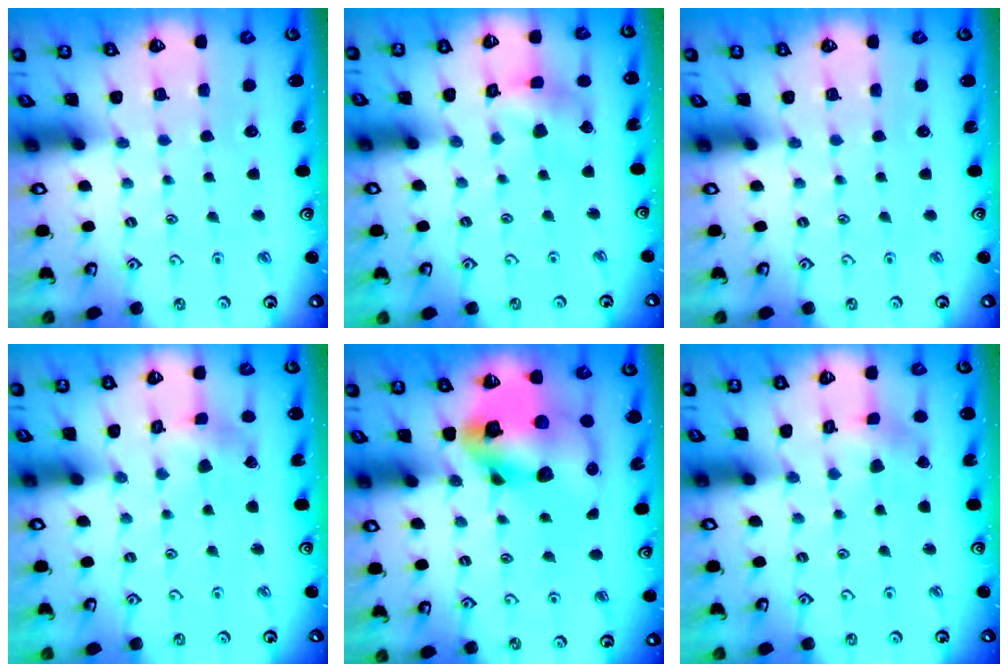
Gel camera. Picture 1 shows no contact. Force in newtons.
{"total": 6.9, "press": 6.9, "slide": 0.6}
{"total": 0.0}
{"total": 2.0, "press": 2.0, "slide": 0.3}
{"total": 17.8, "press": 17.6, "slide": 2.6}
{"total": 1.7, "press": 1.6, "slide": 0.4}